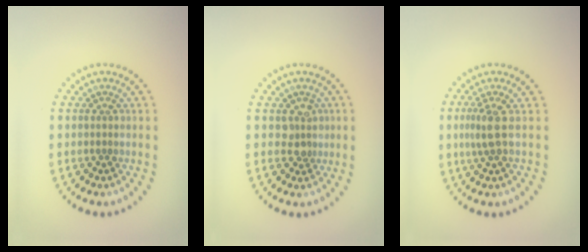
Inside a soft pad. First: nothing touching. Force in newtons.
{"total": 1.7, "press": 1.5, "slide": 0.9}
{"total": 2.0, "press": 1.6, "slide": 1.1}